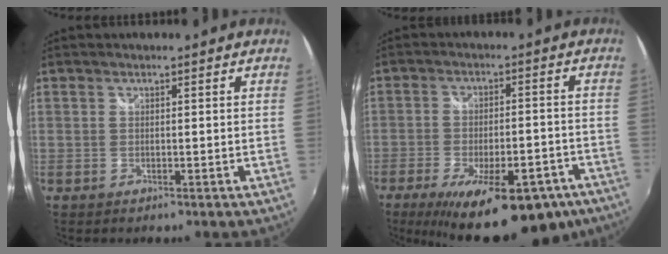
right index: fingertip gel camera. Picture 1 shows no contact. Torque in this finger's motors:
{"motor_torque": [1.96, -0.18, 1.05, 0.21]}